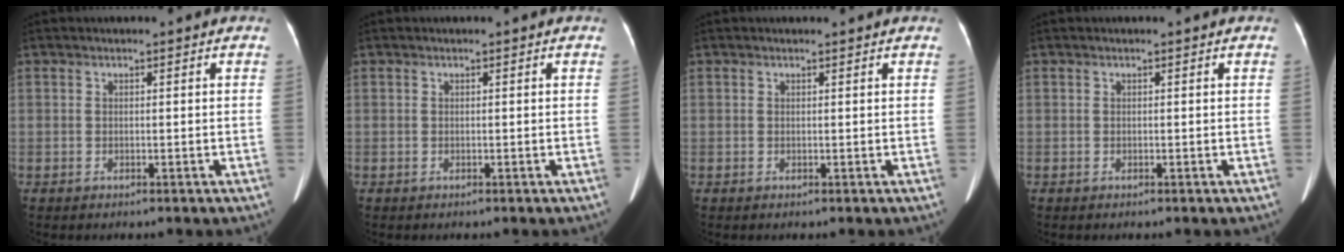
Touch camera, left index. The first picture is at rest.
{"total": 0.0}
{"total": 0.0}
{"total": 0.0}